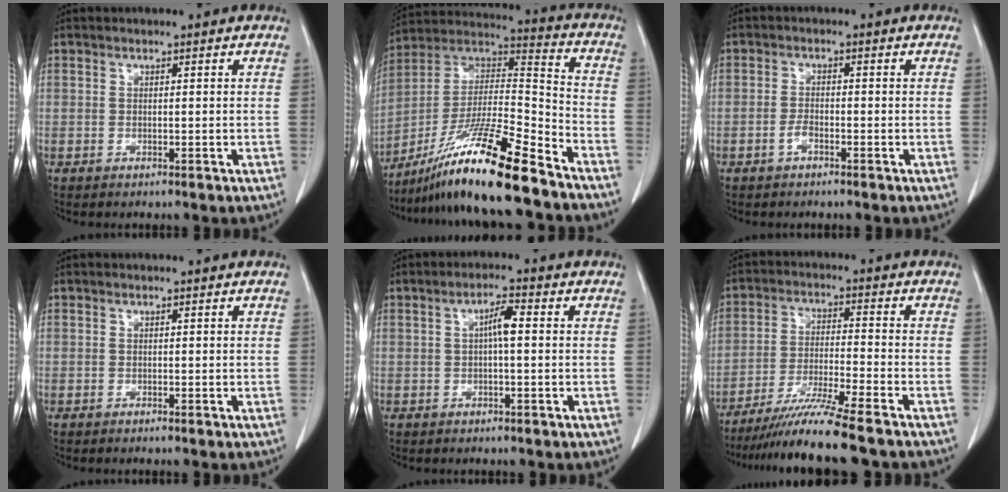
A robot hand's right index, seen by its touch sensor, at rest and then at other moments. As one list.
[{"total": 19.7, "force": [-14.6, -0.1, 13.2], "torque": [-0.256, -0.016, -0.267]}, {"total": 1.8, "force": [-1.1, 0.6, 1.3], "torque": [-0.023, 0.003, -0.021]}, {"total": 0.0}, {"total": 3.2, "force": [0.2, 0.5, 3.2], "torque": [-0.057, 0.007, 0.003]}, {"total": 11.1, "force": [-9.0, -1.7, 6.2], "torque": [-0.103, -0.031, -0.155]}]